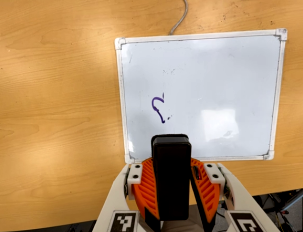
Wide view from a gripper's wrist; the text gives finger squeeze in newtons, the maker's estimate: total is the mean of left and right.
{"total": 9.9, "left": 9.0, "right": 10.7}